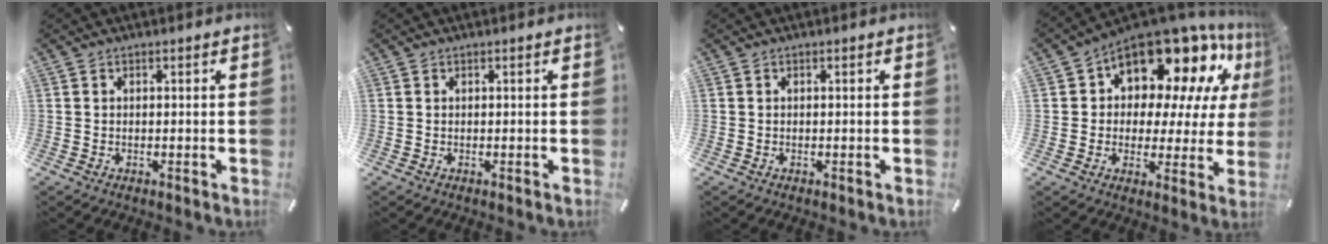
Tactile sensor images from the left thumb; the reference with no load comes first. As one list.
[{"total": 0.0}, {"total": 0.0}, {"total": 16.1, "force": [11.6, 8.2, 7.6], "torque": [-0.119, -0.100, 0.197]}]